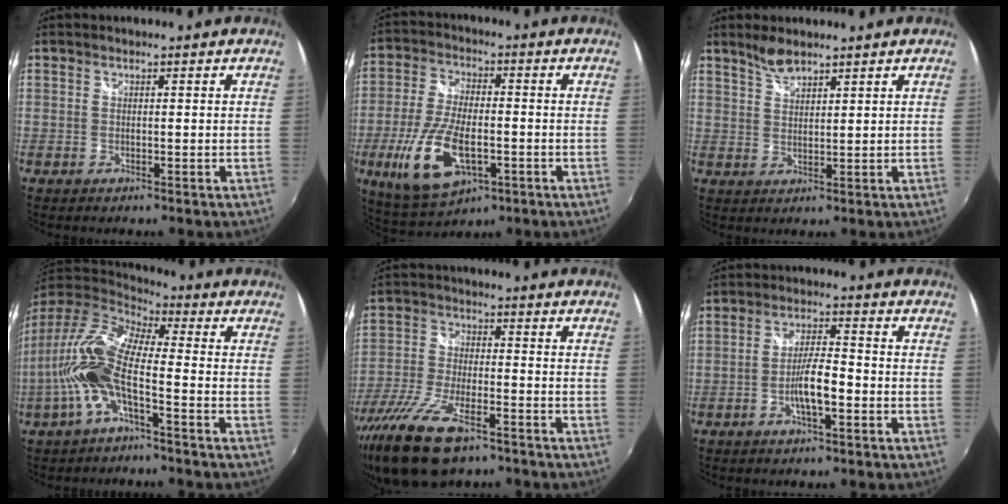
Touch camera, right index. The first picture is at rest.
{"total": 14.4, "force": [-4.7, 6.5, 12.0], "torque": [-0.255, -0.013, -0.078]}
{"total": 3.7, "force": [3.2, 0.9, 1.7], "torque": [-0.029, 0.005, 0.062]}
{"total": 15.3, "force": [-4.1, 4.5, 14.1], "torque": [-0.284, -0.004, -0.086]}
{"total": 15.9, "force": [-10.7, 5.8, 10.2], "torque": [-0.226, -0.042, -0.201]}
{"total": 6.1, "force": [-2.4, 1.2, 5.5], "torque": [-0.104, 0.003, -0.042]}